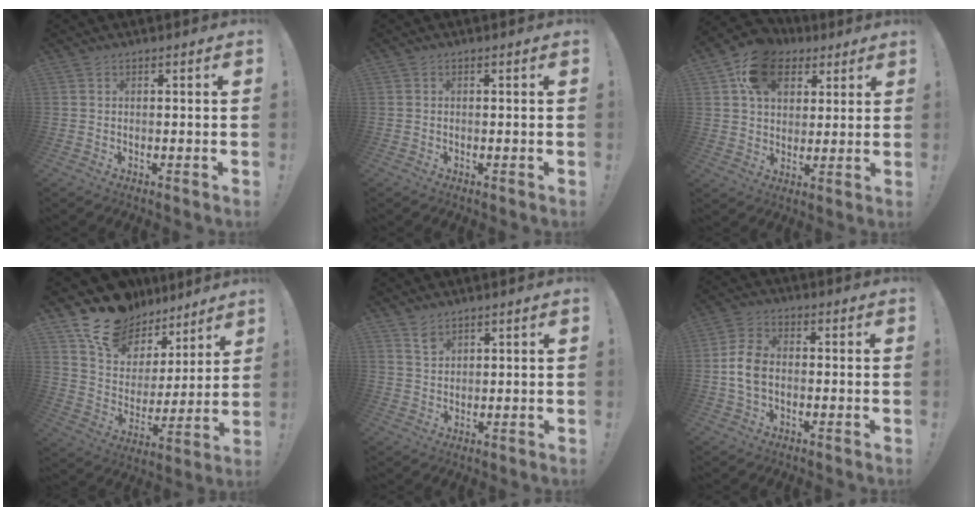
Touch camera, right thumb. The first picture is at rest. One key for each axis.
{"total": 0.0}
{"total": 14.6, "fx": 6.6, "fy": 10.9, "fz": 7.0, "tx": -0.103, "ty": -0.021, "tz": 0.127}
{"total": 15.8, "fx": 12.4, "fy": 8.9, "fz": 4.3, "tx": -0.074, "ty": -0.093, "tz": 0.233}
{"total": 3.8, "fx": 2.9, "fy": 2.2, "fz": 1.0, "tx": -0.005, "ty": -0.023, "tz": 0.052}
{"total": 7.7, "fx": -1.0, "fy": 5.1, "fz": 5.7, "tx": -0.110, "ty": 0.009, "tz": -0.016}